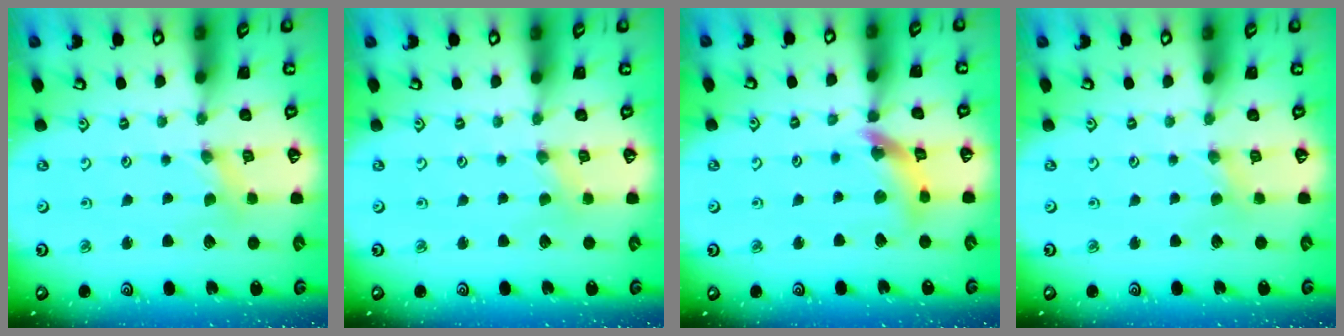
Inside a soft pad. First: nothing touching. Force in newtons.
{"total": 0.0}
{"total": 11.5, "press": 11.4, "slide": 1.1}
{"total": 1.8, "press": 1.8, "slide": 0.2}